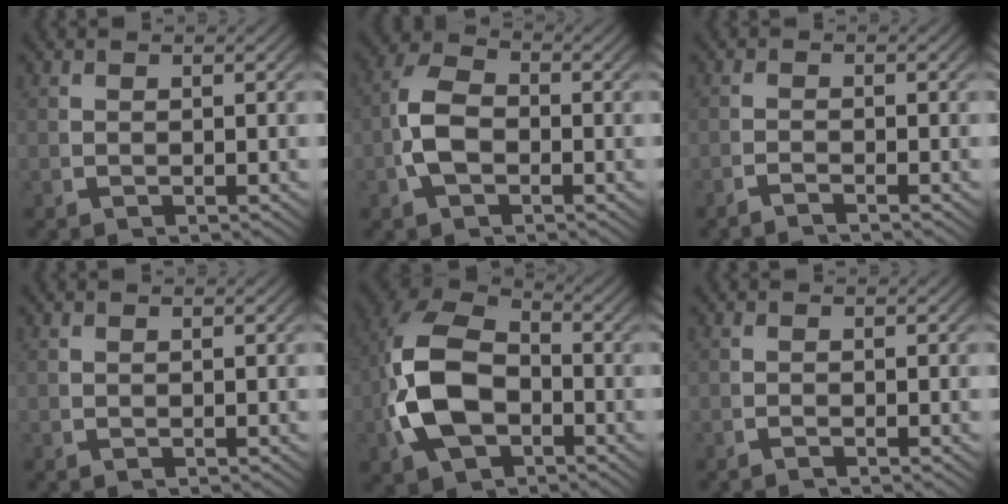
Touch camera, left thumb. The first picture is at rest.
{"total": 5.6, "force": [-0.4, 3.8, 4.0], "torque": [-0.093, -0.014, -0.002]}
{"total": 1.3, "force": [-1.3, 0.0, 0.1], "torque": [0.002, -0.002, -0.030]}
{"total": 0.8, "force": [0.2, -0.7, -0.2], "torque": [0.008, -0.003, 0.008]}
{"total": 12.1, "force": [-1.0, 8.8, 8.3], "torque": [-0.204, -0.034, -0.001]}
{"total": 0.6, "force": [-0.6, -0.1, 0.1], "torque": [0.003, 0.000, -0.015]}